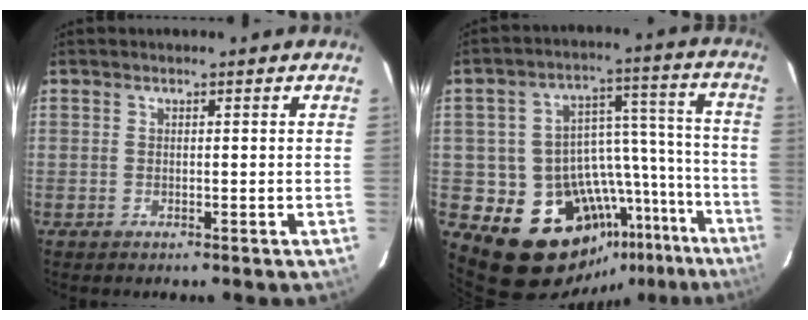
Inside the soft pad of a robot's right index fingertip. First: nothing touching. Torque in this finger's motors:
{"motor_torque": [1.63, -0.51, 0.79, 0.11]}